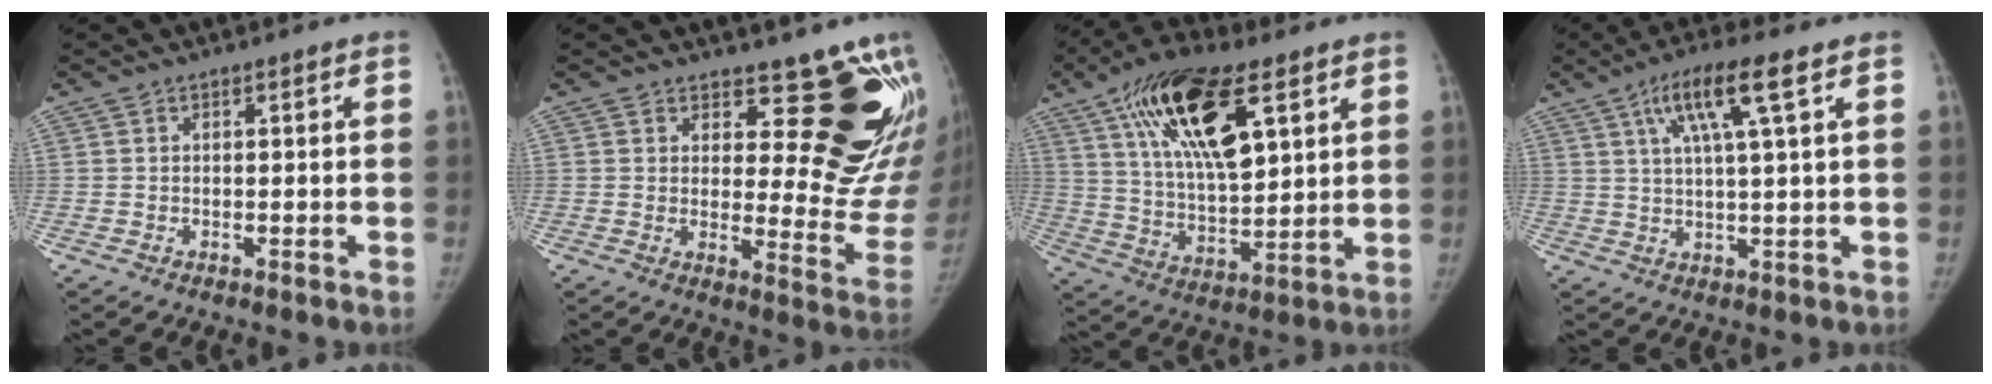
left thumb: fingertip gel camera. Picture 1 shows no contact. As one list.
[{"total": 16.8, "force": [13.2, 6.4, 8.1], "torque": [-0.047, -0.116, 0.150]}, {"total": 20.5, "force": [9.2, 8.5, 16.2], "torque": [-0.269, -0.024, 0.165]}, {"total": 9.6, "force": [4.2, 0.7, 8.6], "torque": [-0.166, 0.000, 0.075]}]